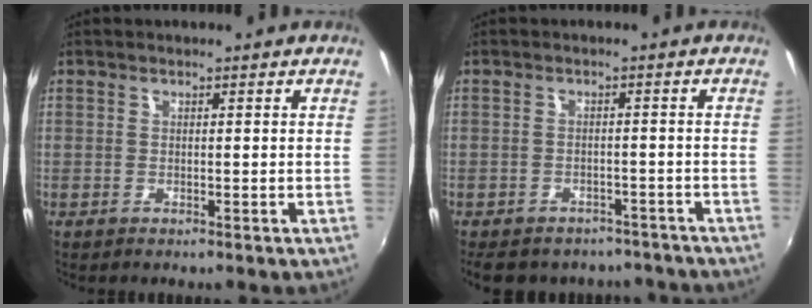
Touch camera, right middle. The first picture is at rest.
{"total": 13.4, "force": [-11.0, 6.1, 4.6], "torque": [-0.103, -0.002, -0.136]}